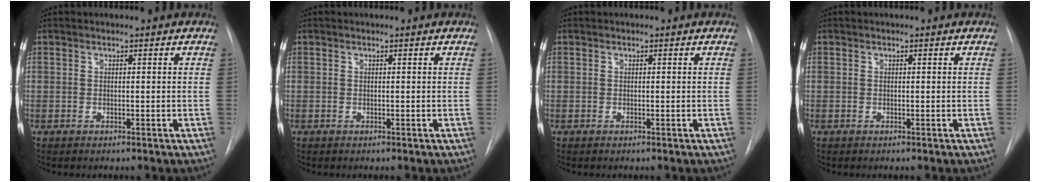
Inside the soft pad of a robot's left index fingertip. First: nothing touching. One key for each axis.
{"total": 0.0}
{"total": 0.0}
{"total": 0.0}